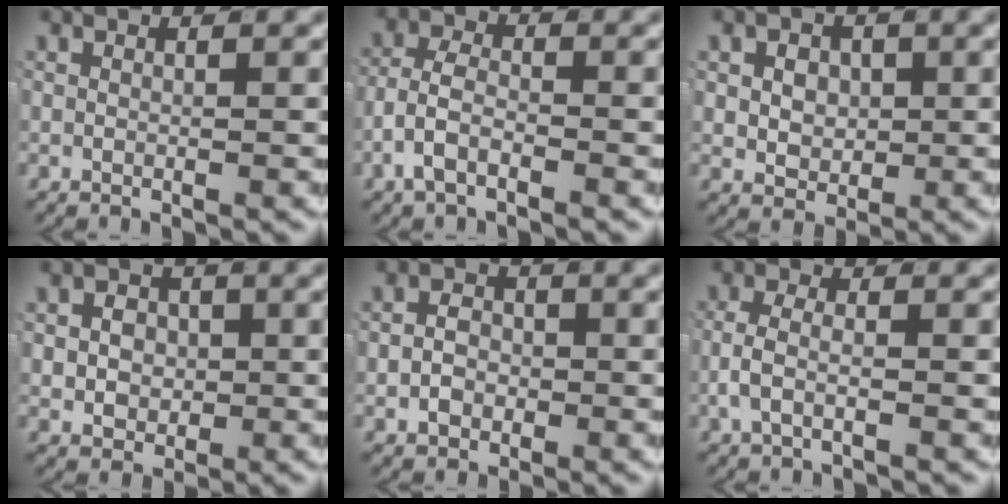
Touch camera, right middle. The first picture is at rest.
{"total": 3.2, "force": [-1.6, 1.7, 2.2], "torque": [-0.037, 0.000, -0.034]}
{"total": 3.1, "force": [0.1, 2.6, 1.8], "torque": [-0.028, -0.019, 0.013]}
{"total": 3.1, "force": [-0.2, 2.6, 1.6], "torque": [-0.018, -0.010, 0.003]}
{"total": 2.1, "force": [-0.8, 1.7, 1.1], "torque": [-0.006, -0.001, -0.014]}
{"total": 2.4, "force": [-1.0, 0.9, 2.0], "torque": [-0.043, 0.000, -0.017]}